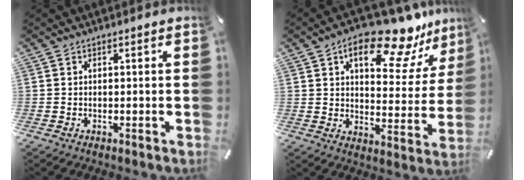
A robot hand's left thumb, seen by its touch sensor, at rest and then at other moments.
{"total": 17.5, "force": [12.6, 7.4, 9.7], "torque": [-0.138, -0.086, 0.208]}